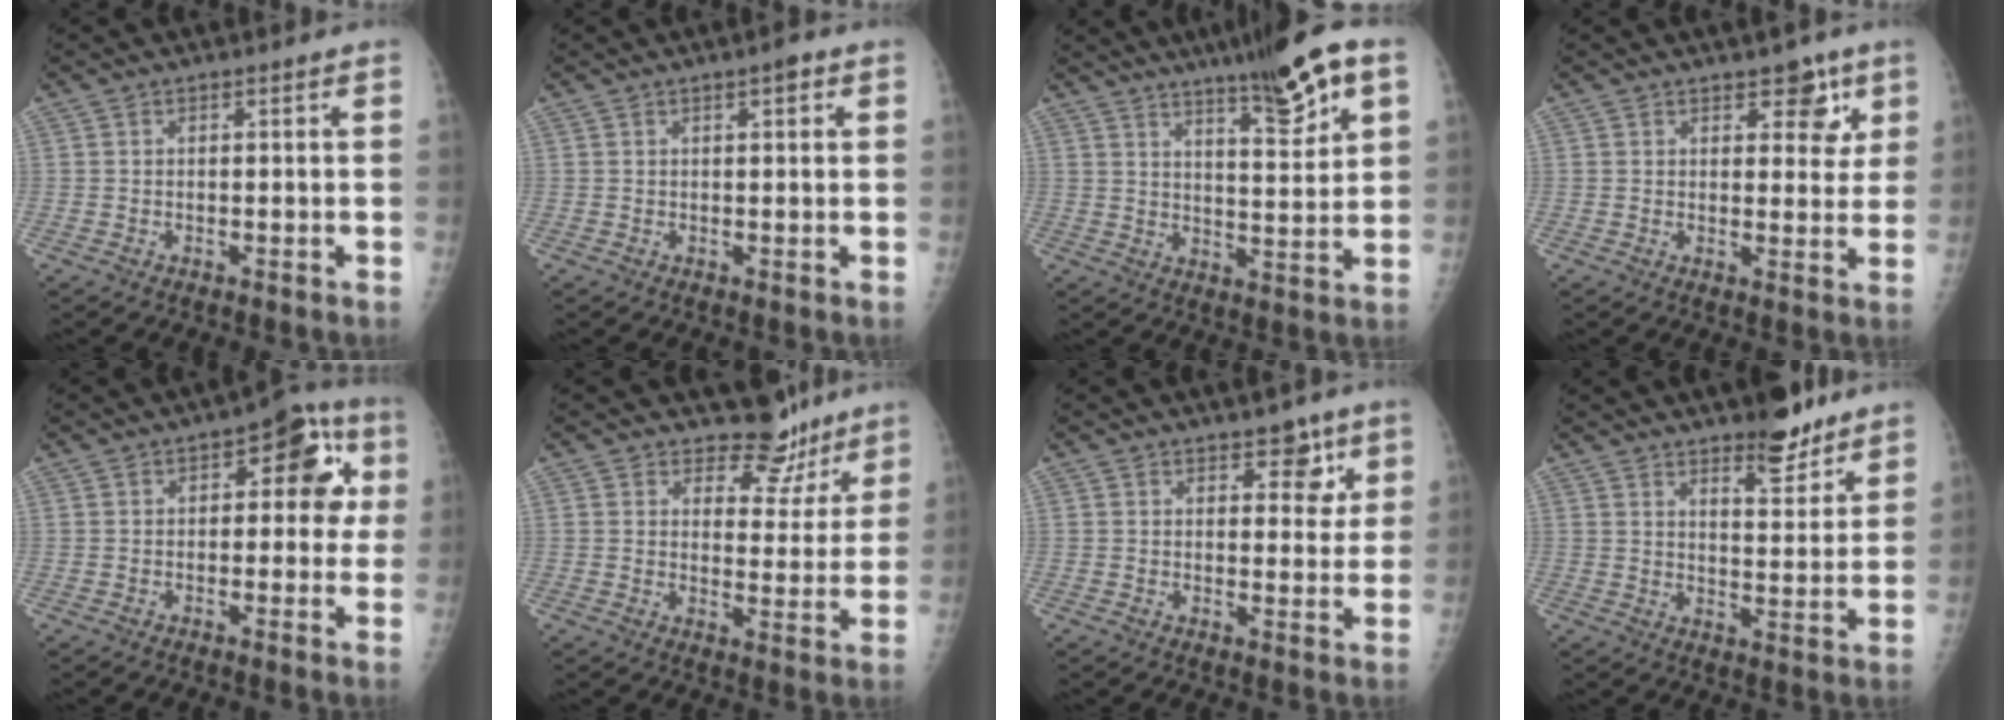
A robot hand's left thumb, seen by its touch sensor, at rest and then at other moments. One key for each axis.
{"total": 2.1, "fx": 1.0, "fy": 0.7, "fz": 1.7, "tx": -0.020, "ty": 0.001, "tz": 0.011}
{"total": 12.9, "fx": 7.1, "fy": 2.4, "fz": 10.4, "tx": -0.139, "ty": -0.026, "tz": 0.106}
{"total": 6.2, "fx": 3.4, "fy": 3.4, "fz": 3.8, "tx": -0.012, "ty": -0.014, "tz": 0.041}
{"total": 10.0, "fx": 1.7, "fy": 5.4, "fz": 8.3, "tx": -0.047, "ty": 0.024, "tz": 0.009}
{"total": 8.0, "fx": 6.8, "fy": 4.2, "fz": 1.0, "tx": 0.021, "ty": -0.055, "tz": 0.089}
{"total": 5.7, "fx": 3.2, "fy": 3.1, "fz": 3.5, "tx": -0.010, "ty": -0.015, "tz": 0.040}
{"total": 9.0, "fx": 6.7, "fy": 3.1, "fz": 5.1, "tx": -0.051, "ty": -0.048, "tz": 0.102}